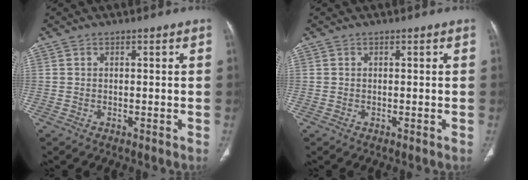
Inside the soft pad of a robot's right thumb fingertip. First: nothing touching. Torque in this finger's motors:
{"motor_torque": [-0.11, 0.05, -0.13, -0.15, 0.03]}